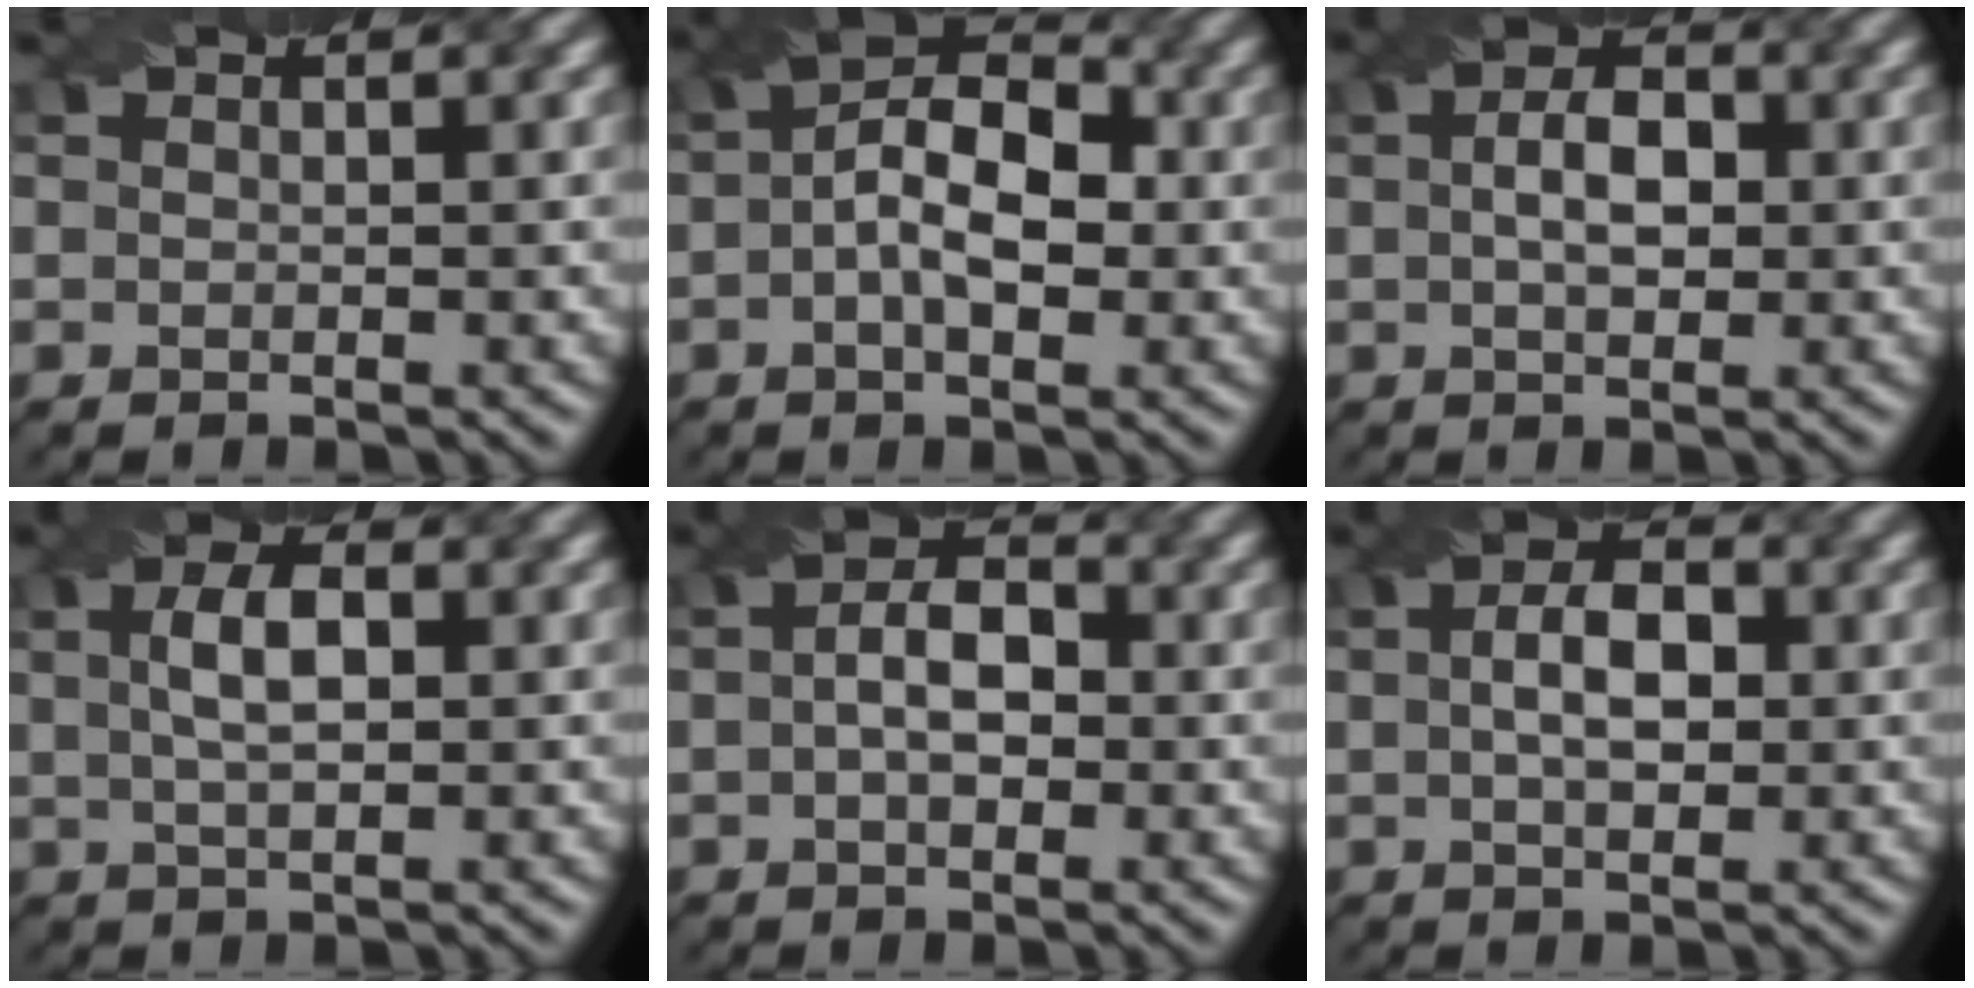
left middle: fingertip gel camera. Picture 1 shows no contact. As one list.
[{"total": 5.9, "force": [-0.6, 3.4, 4.8], "torque": [-0.063, 0.017, -0.004]}, {"total": 3.0, "force": [-0.4, 1.9, 2.2], "torque": [-0.031, 0.008, 0.003]}, {"total": 2.6, "force": [0.0, 1.3, 2.3], "torque": [-0.041, 0.008, 0.015]}, {"total": 3.4, "force": [-0.7, 2.2, 2.5], "torque": [-0.028, 0.012, -0.005]}, {"total": 3.4, "force": [-0.3, 2.1, 2.6], "torque": [-0.037, 0.008, 0.005]}]